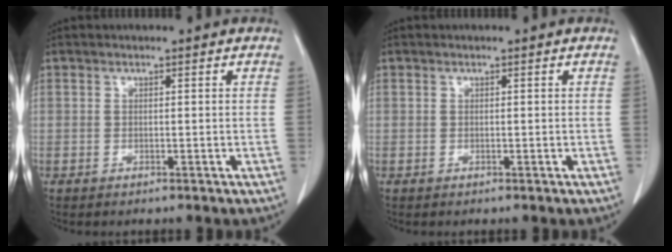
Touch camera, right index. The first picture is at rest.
{"total": 0.0}